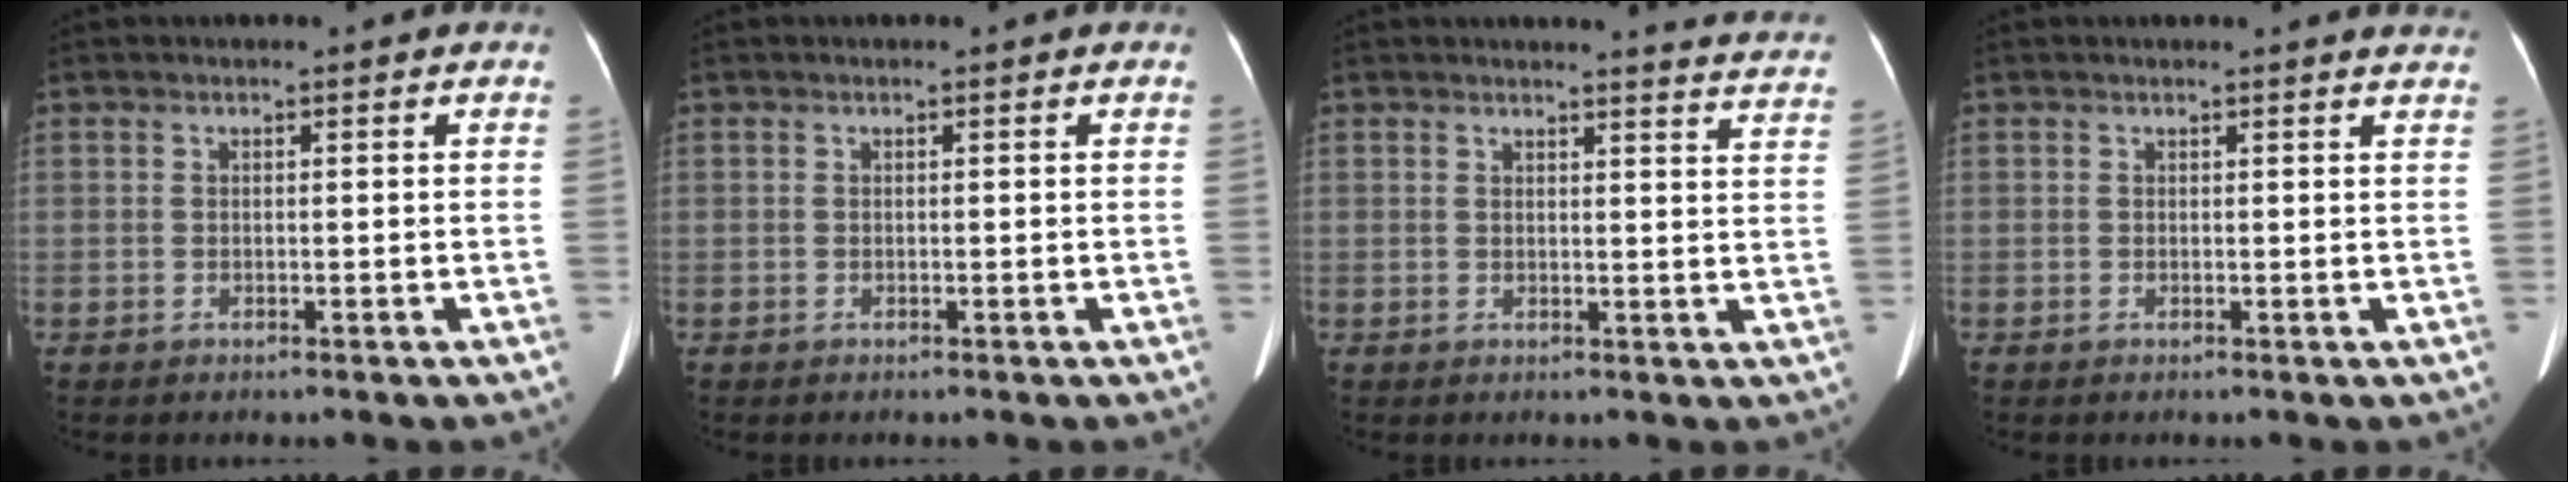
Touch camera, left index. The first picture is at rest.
{"total": 0.0}
{"total": 10.2, "force": [10.1, -0.3, 1.1], "torque": [0.003, -0.070, 0.081]}
{"total": 3.1, "force": [3.1, 0.3, 0.4], "torque": [-0.007, -0.009, 0.013]}